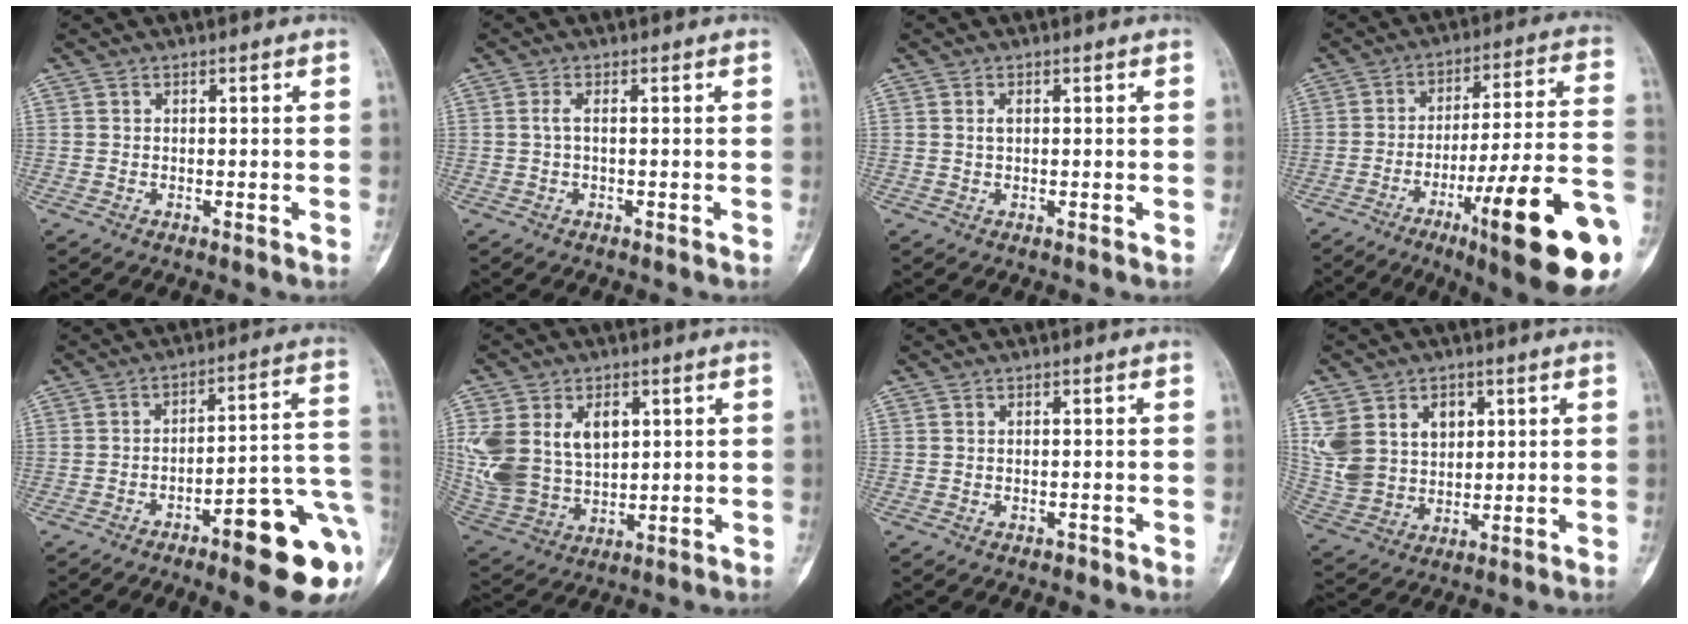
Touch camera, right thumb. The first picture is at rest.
{"total": 1.3, "force": [0.0, 0.3, 1.3], "torque": [-0.031, 0.002, -0.002]}
{"total": 1.1, "force": [0.2, 0.6, 0.9], "torque": [-0.017, 0.002, 0.006]}
{"total": 24.2, "force": [-9.8, 3.6, 21.8], "torque": [-0.268, 0.037, -0.141]}
{"total": 17.1, "force": [-6.8, 4.0, 15.2], "torque": [-0.147, 0.048, -0.086]}
{"total": 16.9, "force": [4.2, 11.8, 11.4], "torque": [-0.238, -0.003, 0.102]}
{"total": 0.5, "force": [-0.4, 0.3, 0.1], "torque": [0.000, 0.001, -0.008]}
{"total": 13.6, "force": [4.1, 10.5, 7.5], "torque": [-0.130, -0.006, 0.096]}